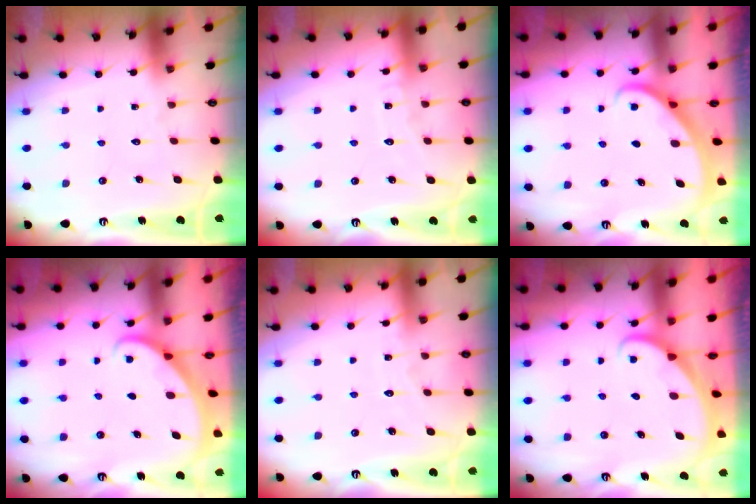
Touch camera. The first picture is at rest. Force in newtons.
{"total": 4.7, "press": 4.7, "slide": 0.5}
{"total": 2.4, "press": 2.4, "slide": 0.2}
{"total": 1.9, "press": 1.9, "slide": 0.1}
{"total": 3.6, "press": 3.5, "slide": 0.4}
{"total": 1.5, "press": 1.5, "slide": 0.0}